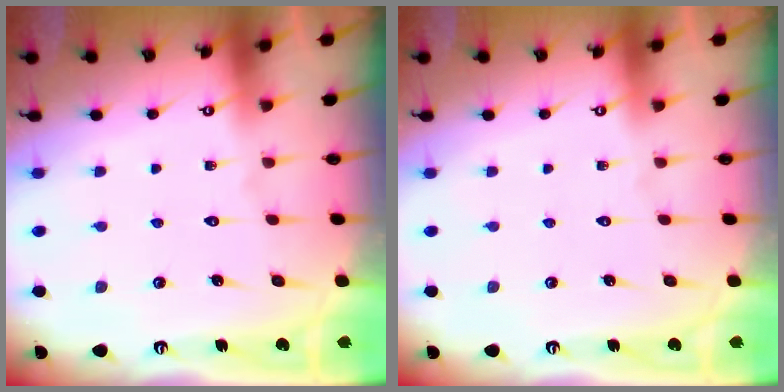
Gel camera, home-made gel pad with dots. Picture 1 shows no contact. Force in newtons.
{"total": 0.0}